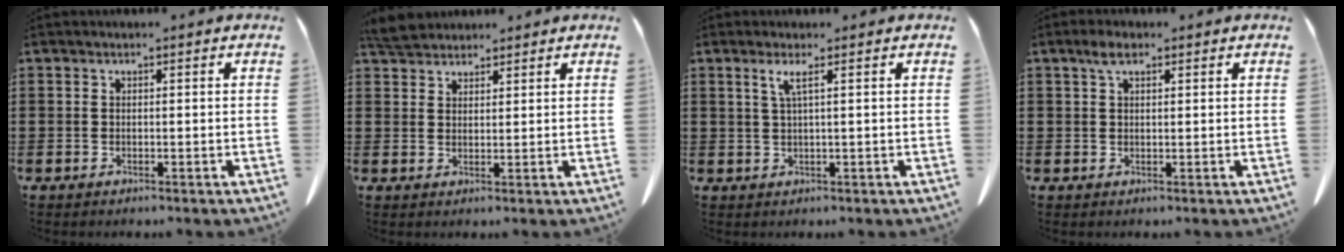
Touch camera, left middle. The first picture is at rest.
{"total": 4.0, "force": [3.8, 0.9, 0.9], "torque": [-0.030, -0.005, 0.076]}
{"total": 2.2, "force": [0.9, -0.3, 2.0], "torque": [-0.044, -0.007, 0.015]}
{"total": 2.6, "force": [1.5, 1.2, 1.7], "torque": [-0.038, 0.006, 0.028]}